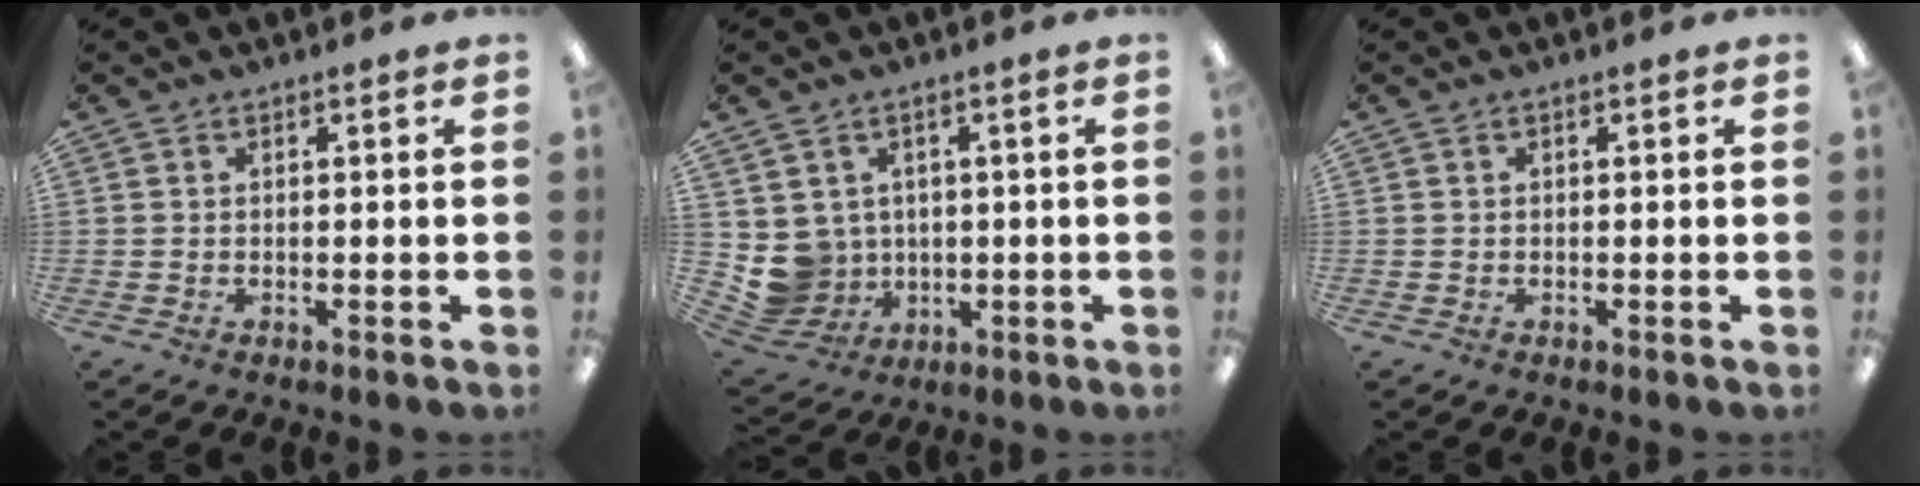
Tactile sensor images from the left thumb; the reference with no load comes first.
{"total": 6.5, "force": [1.2, 6.3, 0.6], "torque": [-0.042, -0.015, 0.033]}
{"total": 0.0}